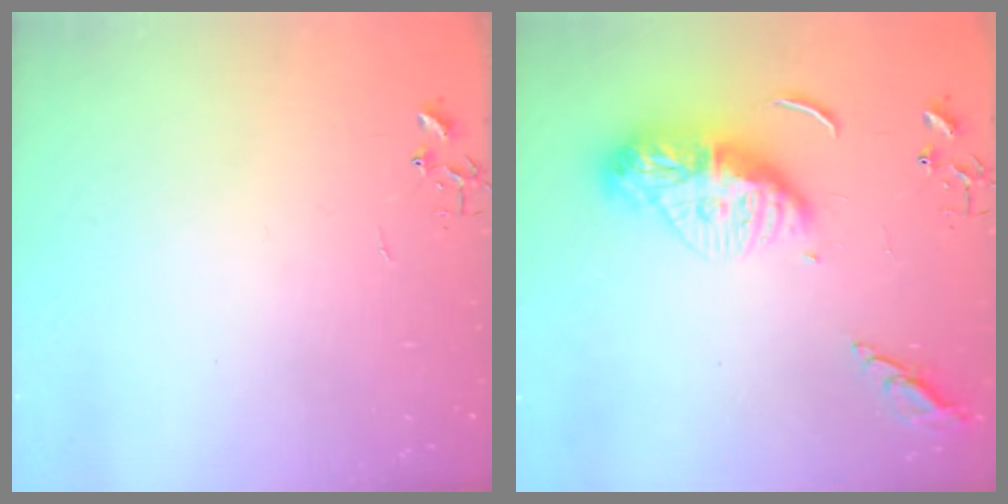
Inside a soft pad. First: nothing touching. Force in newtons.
{"total": 15.4, "press": 15.3, "slide": 1.3}